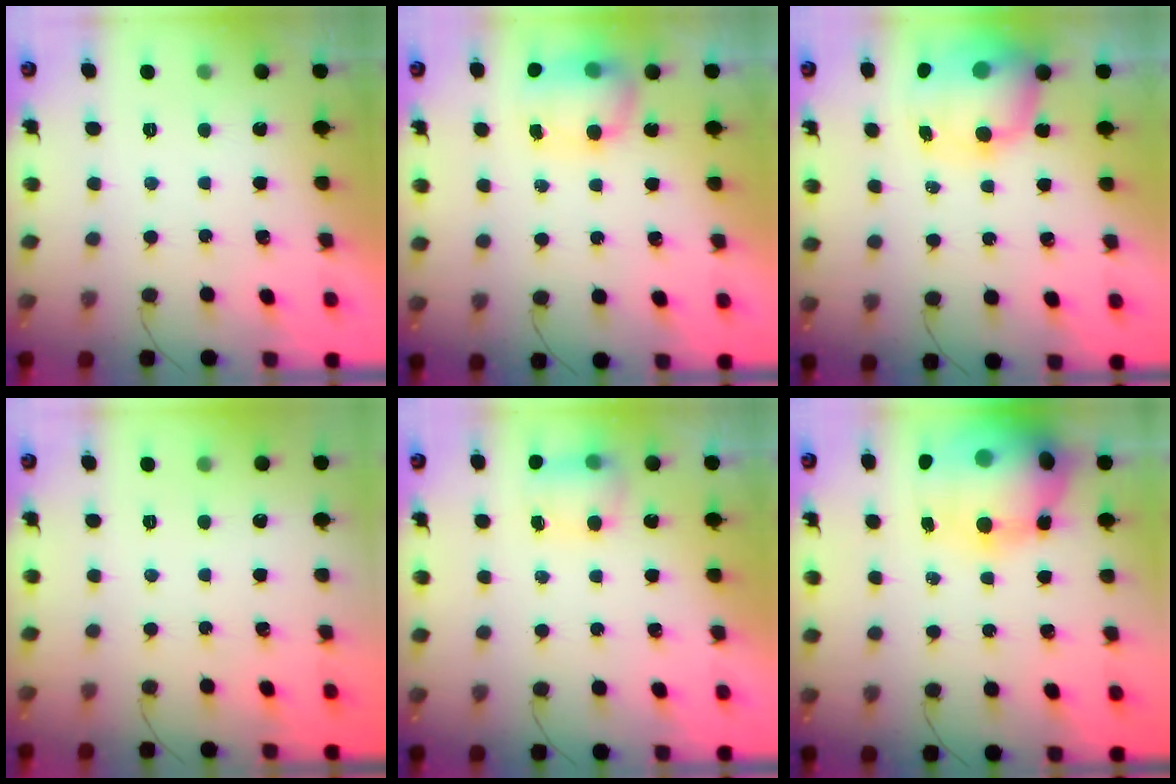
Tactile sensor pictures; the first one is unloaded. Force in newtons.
{"total": 7.1, "press": 7.0, "slide": 1.0}
{"total": 12.2, "press": 11.8, "slide": 3.0}
{"total": 0.0}
{"total": 5.3, "press": 5.3, "slide": 0.8}
{"total": 23.4, "press": 22.8, "slide": 5.3}